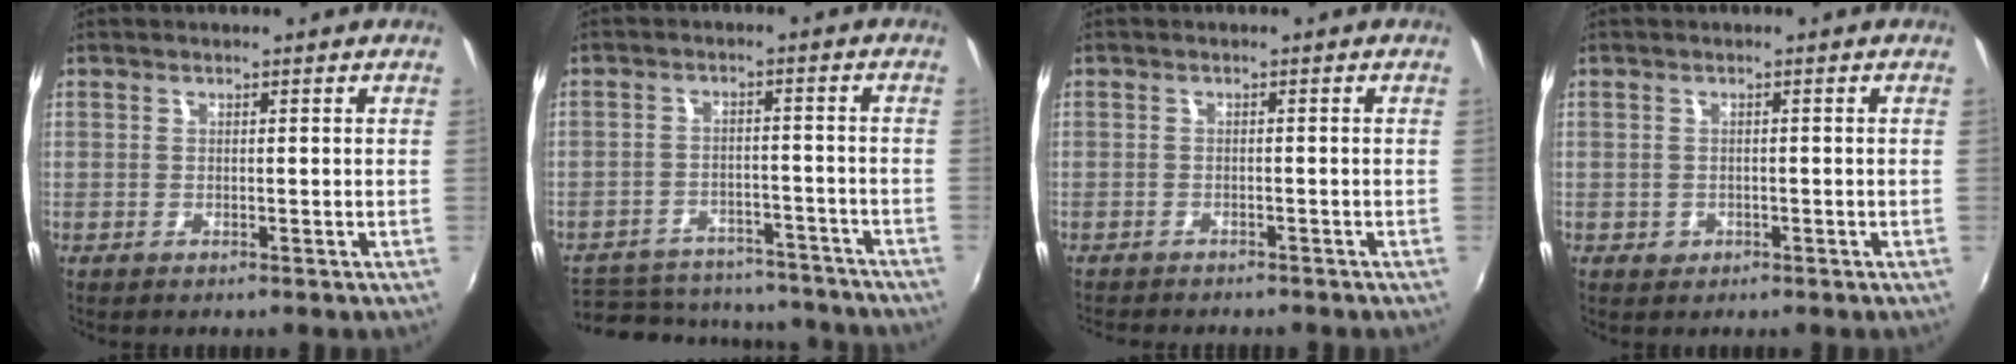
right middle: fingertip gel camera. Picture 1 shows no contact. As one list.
[{"total": 22.9, "force": [-19.2, 9.0, 8.6], "torque": [-0.187, 0.014, -0.241]}, {"total": 3.8, "force": [-3.5, 0.9, 1.1], "torque": [-0.033, -0.014, -0.055]}, {"total": 1.4, "force": [-0.5, 1.3, 0.3], "torque": [-0.005, -0.003, -0.005]}]